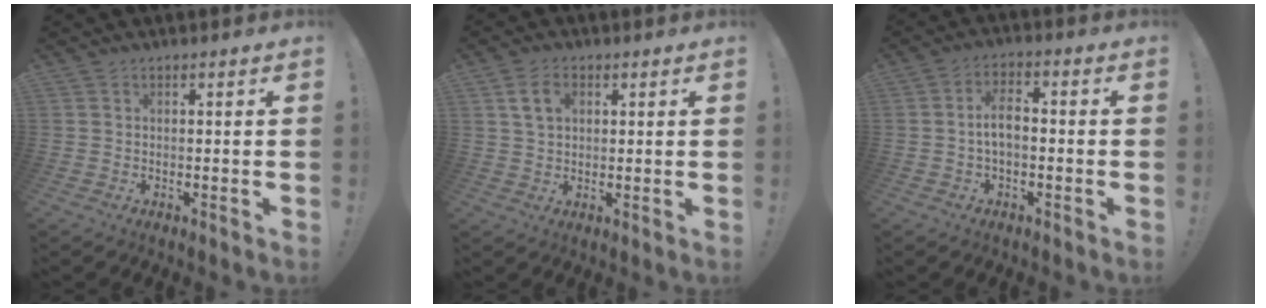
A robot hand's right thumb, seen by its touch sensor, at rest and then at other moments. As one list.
[{"total": 6.1, "force": [2.2, 4.1, 4.0], "torque": [-0.073, 0.007, 0.044]}, {"total": 6.1, "force": [-0.4, 2.9, 5.3], "torque": [-0.090, 0.006, -0.007]}]